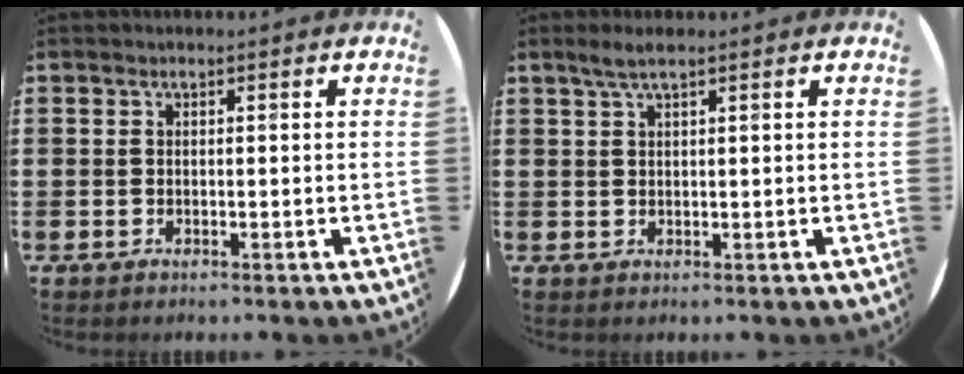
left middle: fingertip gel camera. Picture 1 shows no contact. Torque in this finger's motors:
{"motor_torque": [0.49, -0.42, 0.04, 0.04]}